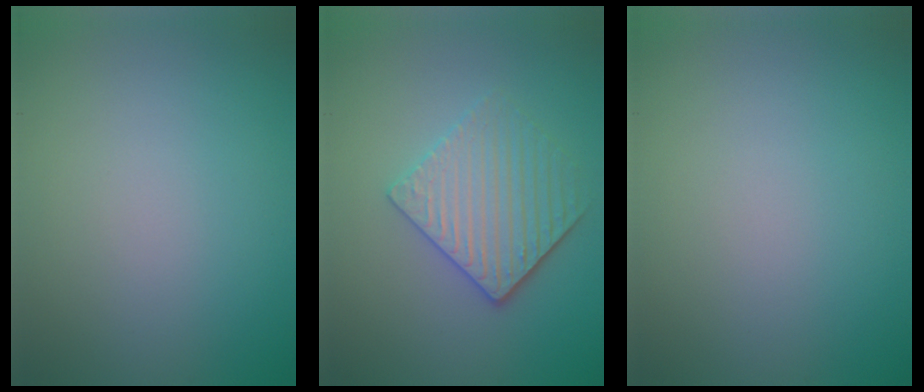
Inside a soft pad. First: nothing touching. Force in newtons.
{"total": 3.9, "press": 3.5, "slide": 1.7}
{"total": 0.0}